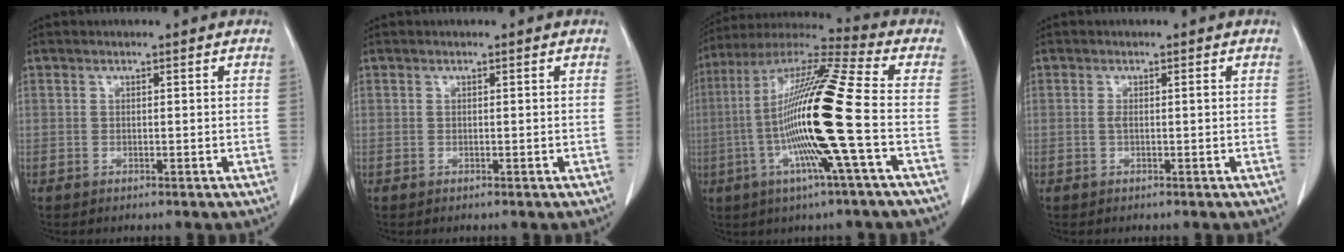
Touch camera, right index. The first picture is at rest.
{"total": 0.0}
{"total": 19.0, "force": [-3.4, -0.8, 18.6], "torque": [-0.364, -0.004, -0.082]}
{"total": 1.1, "force": [0.0, 0.1, 1.1], "torque": [-0.022, 0.000, 0.001]}